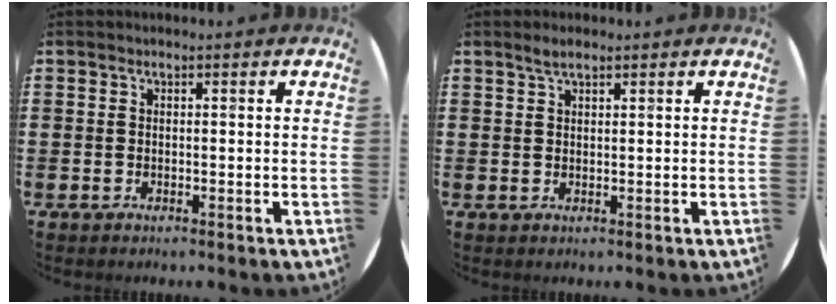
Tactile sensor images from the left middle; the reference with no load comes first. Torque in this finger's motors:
{"motor_torque": [0.33, -0.28, 0.02, 0.00]}